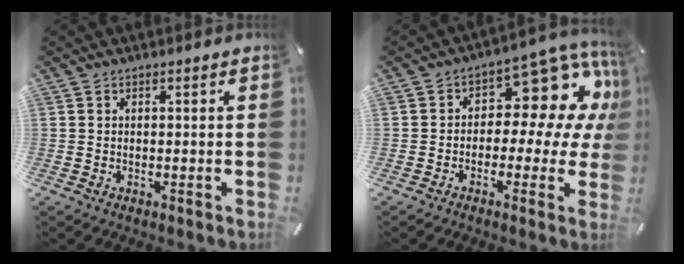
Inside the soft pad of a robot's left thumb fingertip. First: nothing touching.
{"total": 11.8, "force": [4.7, 6.7, 8.6], "torque": [-0.109, -0.048, 0.075]}